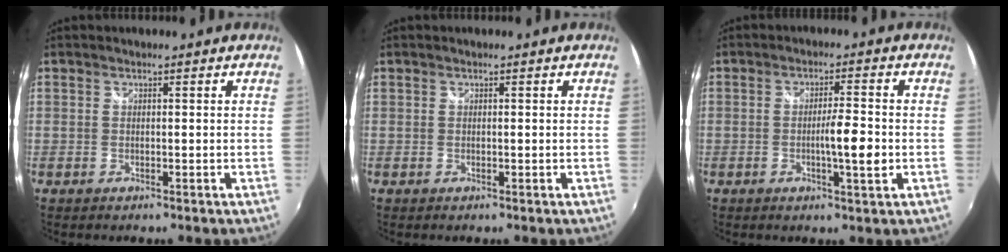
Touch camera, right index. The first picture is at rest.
{"total": 0.0}
{"total": 5.5, "force": [-1.2, 0.3, 5.4], "torque": [-0.088, -0.006, -0.019]}